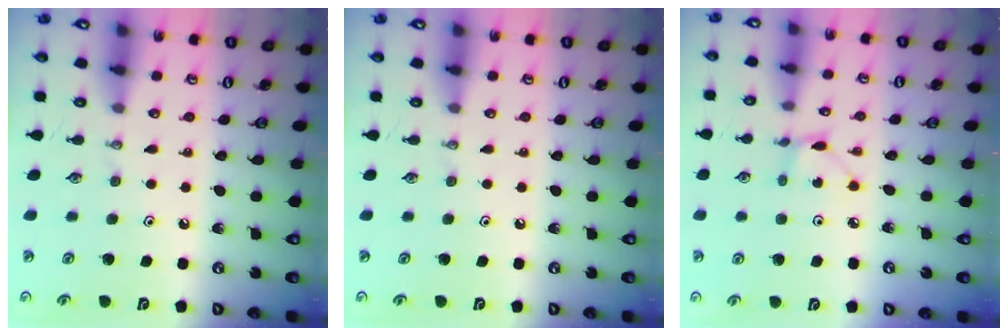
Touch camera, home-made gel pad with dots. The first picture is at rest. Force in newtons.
{"total": 0.0}
{"total": 1.9, "press": 1.9, "slide": 0.3}